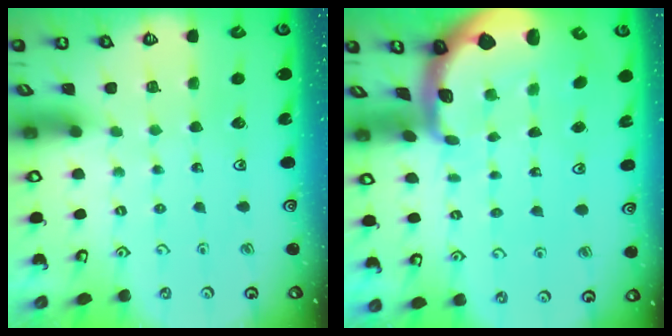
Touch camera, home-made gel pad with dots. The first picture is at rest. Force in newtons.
{"total": 2.9, "press": 2.9, "slide": 0.5}